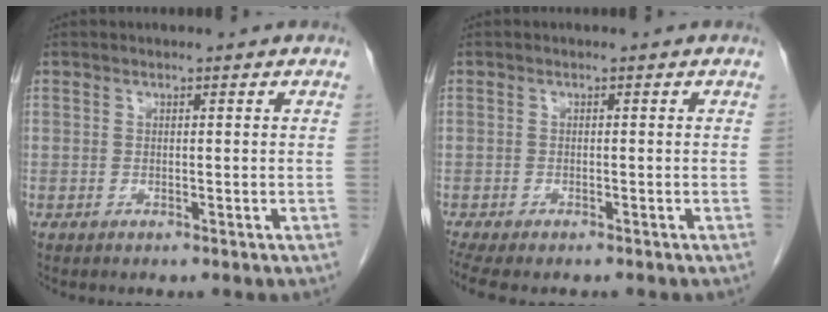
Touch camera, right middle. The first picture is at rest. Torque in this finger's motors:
{"motor_torque": [0.50, -0.38, 0.08, 0.05]}